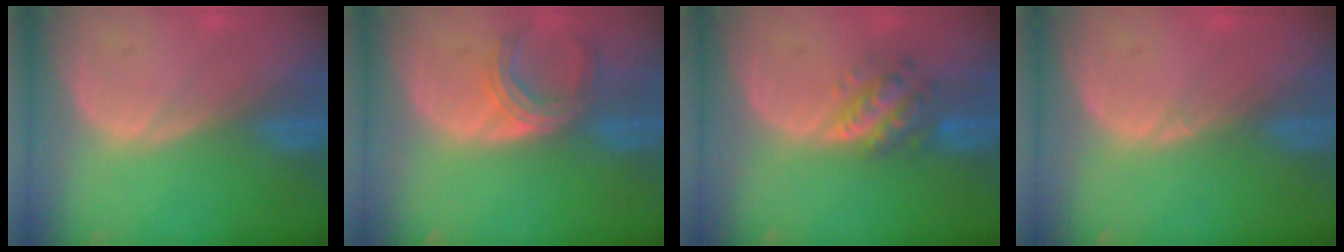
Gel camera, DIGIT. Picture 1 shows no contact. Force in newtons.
{"total": 4.9, "press": 4.9, "slide": 0.7}
{"total": 5.8, "press": 5.3, "slide": 2.4}
{"total": 0.5, "press": 0.4, "slide": 0.4}